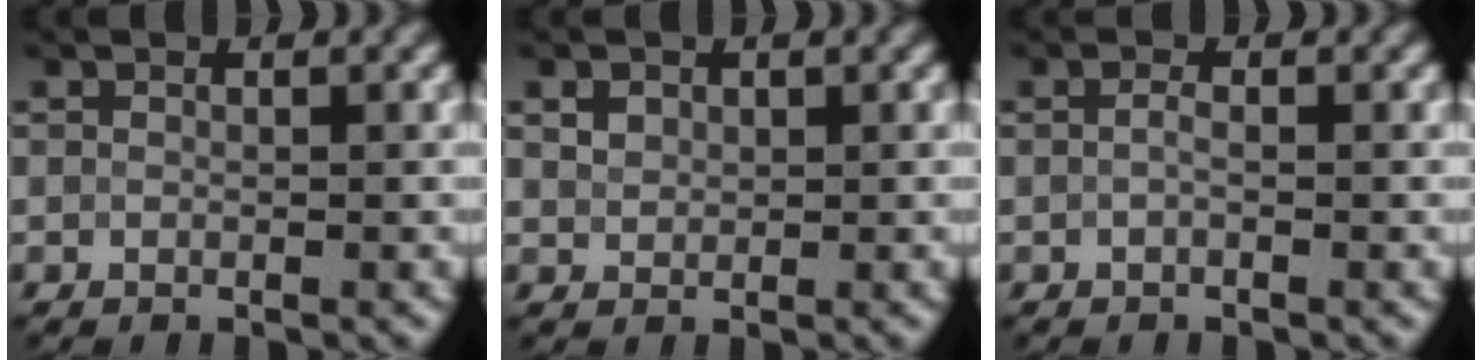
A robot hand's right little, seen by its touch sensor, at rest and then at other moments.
{"total": 1.2, "force": [0.6, 0.9, 0.4], "torque": [-0.006, -0.001, 0.013]}
{"total": 0.6, "force": [-0.2, 0.1, 0.6], "torque": [-0.014, -0.001, -0.004]}